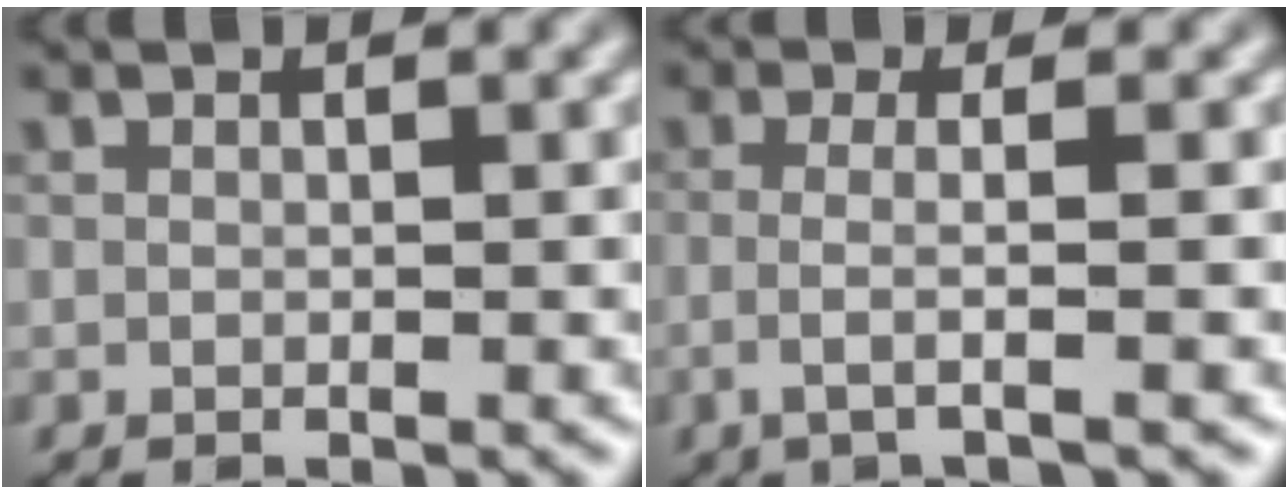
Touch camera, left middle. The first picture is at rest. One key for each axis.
{"total": 2.9, "fx": -0.4, "fy": 0.8, "fz": 2.8, "tx": -0.046, "ty": -0.008, "tz": -0.017}